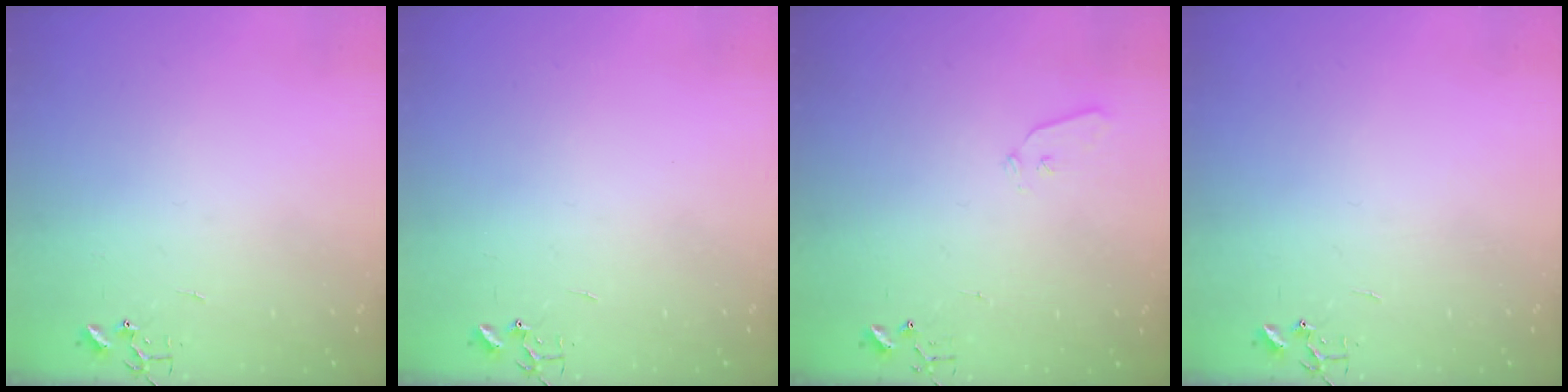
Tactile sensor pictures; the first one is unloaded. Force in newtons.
{"total": 0.0}
{"total": 4.4, "press": 4.4, "slide": 0.7}
{"total": 0.0}